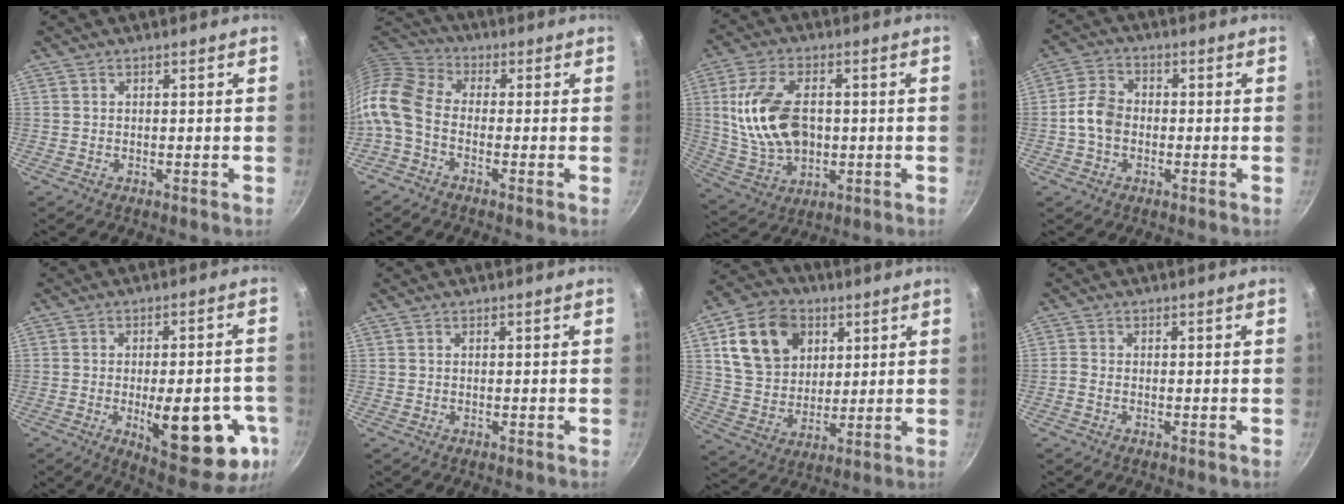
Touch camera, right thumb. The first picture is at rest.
{"total": 10.8, "force": [-3.2, 6.7, 7.9], "torque": [-0.170, 0.038, -0.089]}
{"total": 15.8, "force": [1.0, 10.1, 12.1], "torque": [-0.217, 0.005, 0.029]}
{"total": 6.3, "force": [-1.1, 4.8, 4.0], "torque": [-0.060, 0.024, -0.032]}
{"total": 19.3, "force": [-5.5, 7.6, 16.9], "torque": [-0.187, 0.001, -0.063]}
{"total": 0.0}
{"total": 16.1, "force": [5.8, 12.1, 8.8], "torque": [-0.134, -0.008, 0.106]}
{"total": 1.1, "force": [-0.6, 0.5, 0.7], "torque": [-0.021, 0.004, -0.018]}